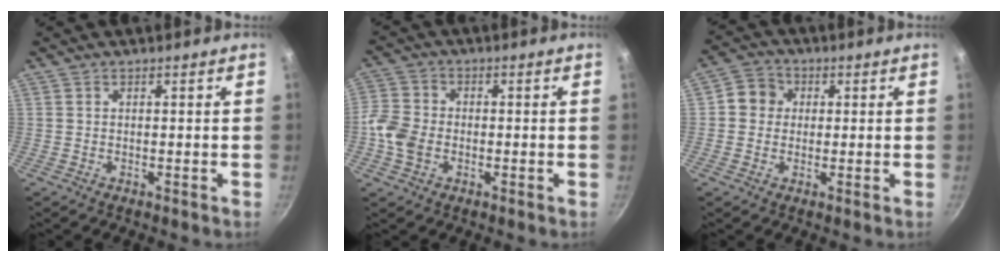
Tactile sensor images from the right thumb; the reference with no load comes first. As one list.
[{"total": 7.1, "force": [-1.7, 5.4, 4.2], "torque": [-0.083, 0.014, -0.048]}, {"total": 5.5, "force": [0.6, 5.0, 2.1], "torque": [-0.005, 0.008, -0.005]}]